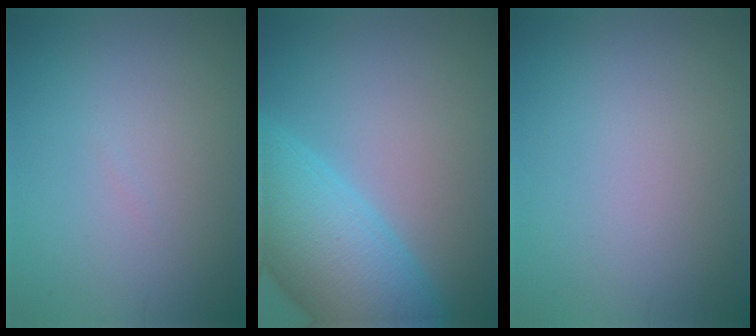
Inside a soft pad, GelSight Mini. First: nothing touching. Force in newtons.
{"total": 10.4, "press": 10.4, "slide": 0.3}
{"total": 0.0}